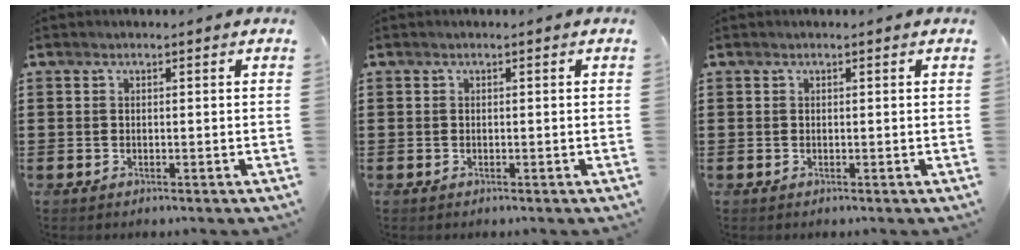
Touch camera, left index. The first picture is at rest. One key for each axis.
{"total": 0.0}
{"total": 0.0}